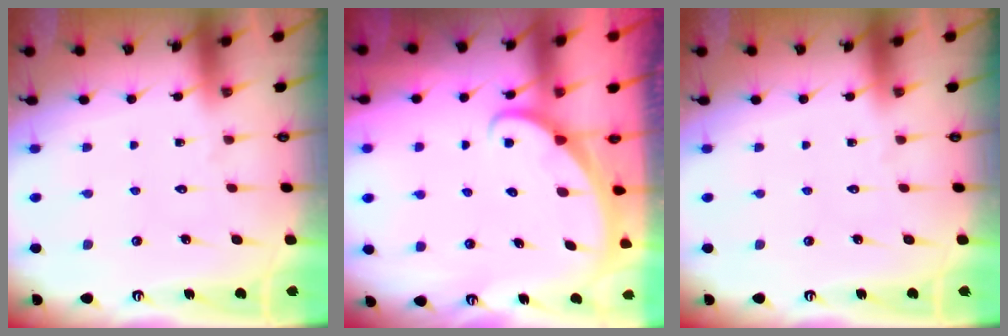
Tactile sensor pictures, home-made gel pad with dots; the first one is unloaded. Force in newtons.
{"total": 2.0, "press": 2.0, "slide": 0.0}
{"total": 0.0}